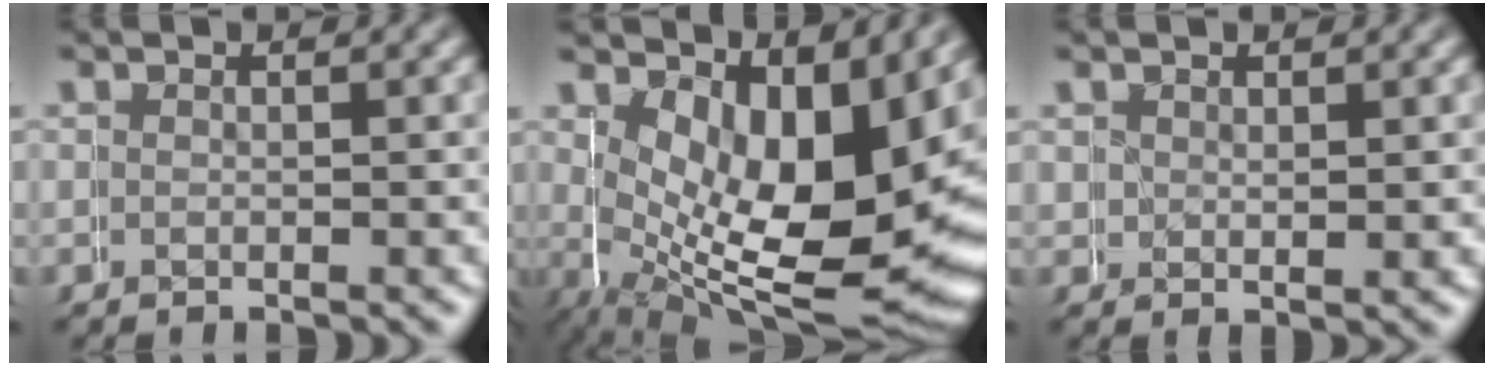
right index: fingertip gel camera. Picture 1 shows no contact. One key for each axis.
{"total": 13.7, "fx": 0.3, "fy": 6.6, "fz": 12.0, "tx": -0.193, "ty": -0.058, "tz": 0.044}
{"total": 1.7, "fx": 1.3, "fy": 0.7, "fz": 0.8, "tx": -0.019, "ty": -0.012, "tz": 0.028}